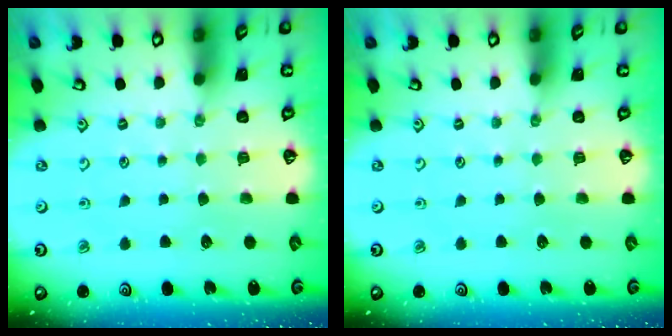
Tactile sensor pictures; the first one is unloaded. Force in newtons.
{"total": 0.0}